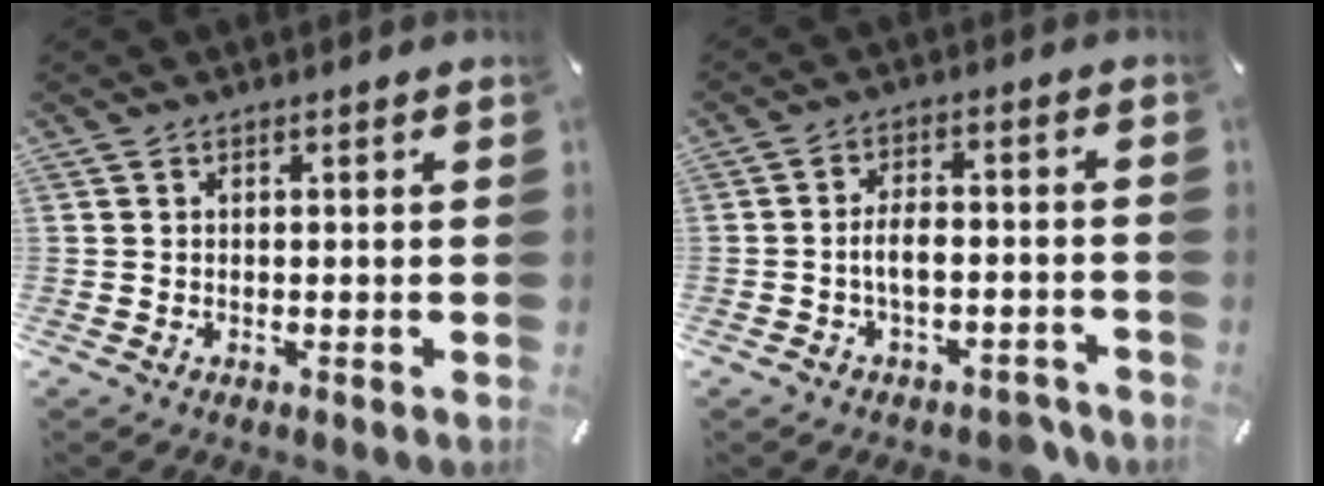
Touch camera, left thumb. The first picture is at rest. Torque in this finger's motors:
{"motor_torque": [0.03, 0.11, 0.32, 0.22, 0.09]}